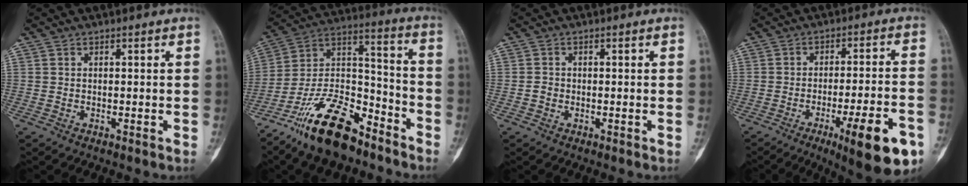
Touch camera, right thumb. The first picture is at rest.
{"total": 19.1, "force": [-13.5, 8.0, 10.9], "torque": [-0.184, 0.094, -0.241]}
{"total": 1.2, "force": [-0.5, 1.0, 0.5], "torque": [-0.004, 0.005, -0.010]}
{"total": 15.8, "force": [-7.5, 3.2, 13.5], "torque": [-0.168, 0.027, -0.098]}